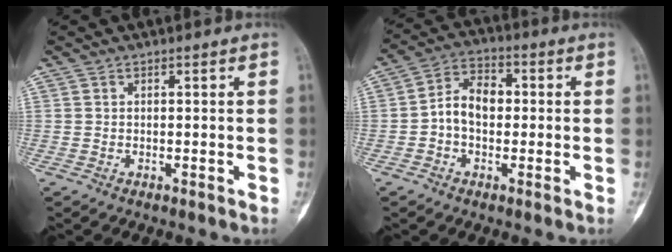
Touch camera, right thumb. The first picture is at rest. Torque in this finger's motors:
{"motor_torque": [0.05, 0.05, 0.03, 0.00, 0.02]}